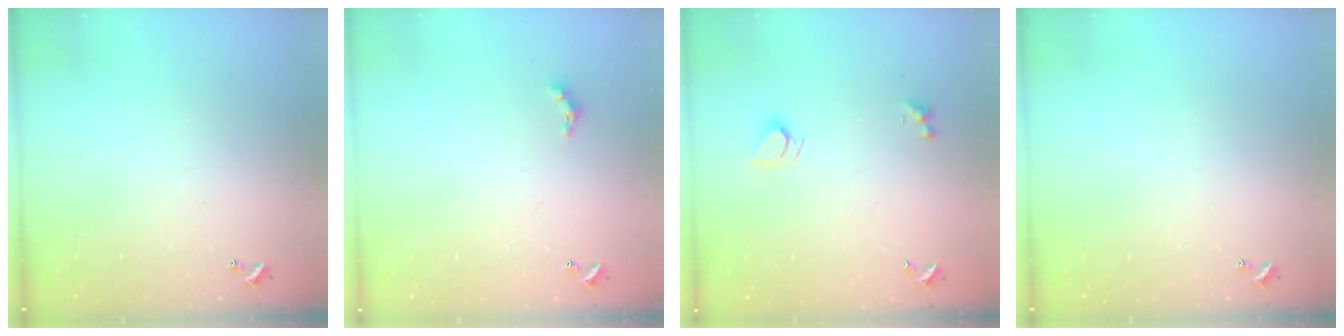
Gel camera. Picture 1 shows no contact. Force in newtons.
{"total": 1.9, "press": 1.9, "slide": 0.6}
{"total": 2.2, "press": 2.2, "slide": 0.3}
{"total": 0.0}